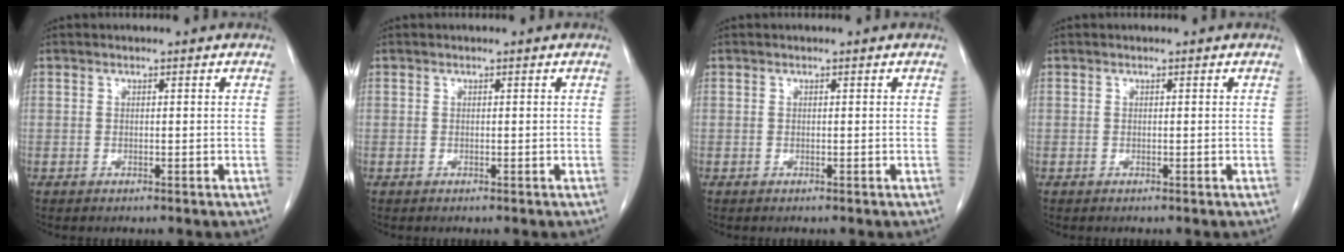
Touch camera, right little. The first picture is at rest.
{"total": 0.0}
{"total": 0.0}
{"total": 0.0}